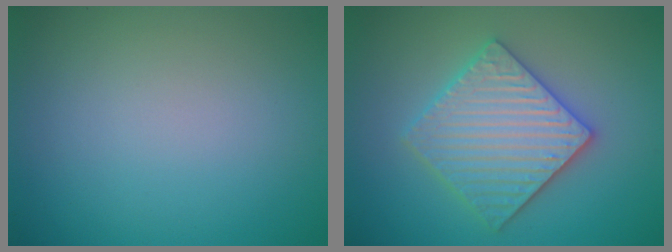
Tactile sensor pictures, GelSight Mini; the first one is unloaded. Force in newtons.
{"total": 5.8, "press": 5.7, "slide": 1.1}